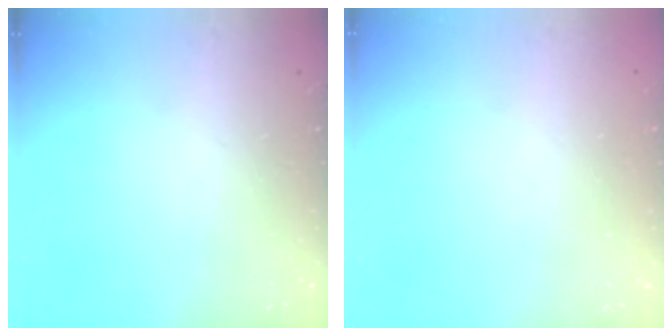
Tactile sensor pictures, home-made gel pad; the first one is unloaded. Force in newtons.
{"total": 0.0}